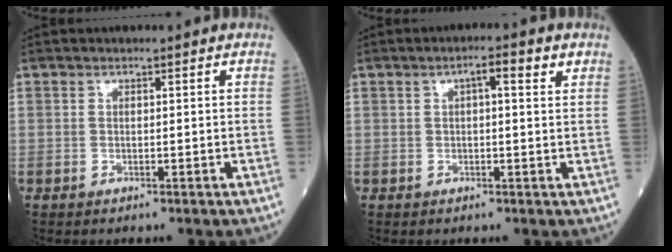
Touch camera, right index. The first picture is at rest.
{"total": 3.5, "force": [1.5, 0.7, 3.1], "torque": [-0.049, 0.012, 0.020]}